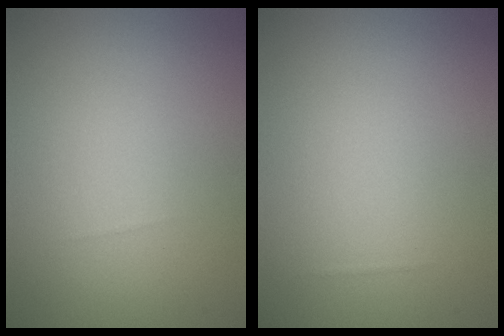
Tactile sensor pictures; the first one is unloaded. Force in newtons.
{"total": 0.0}